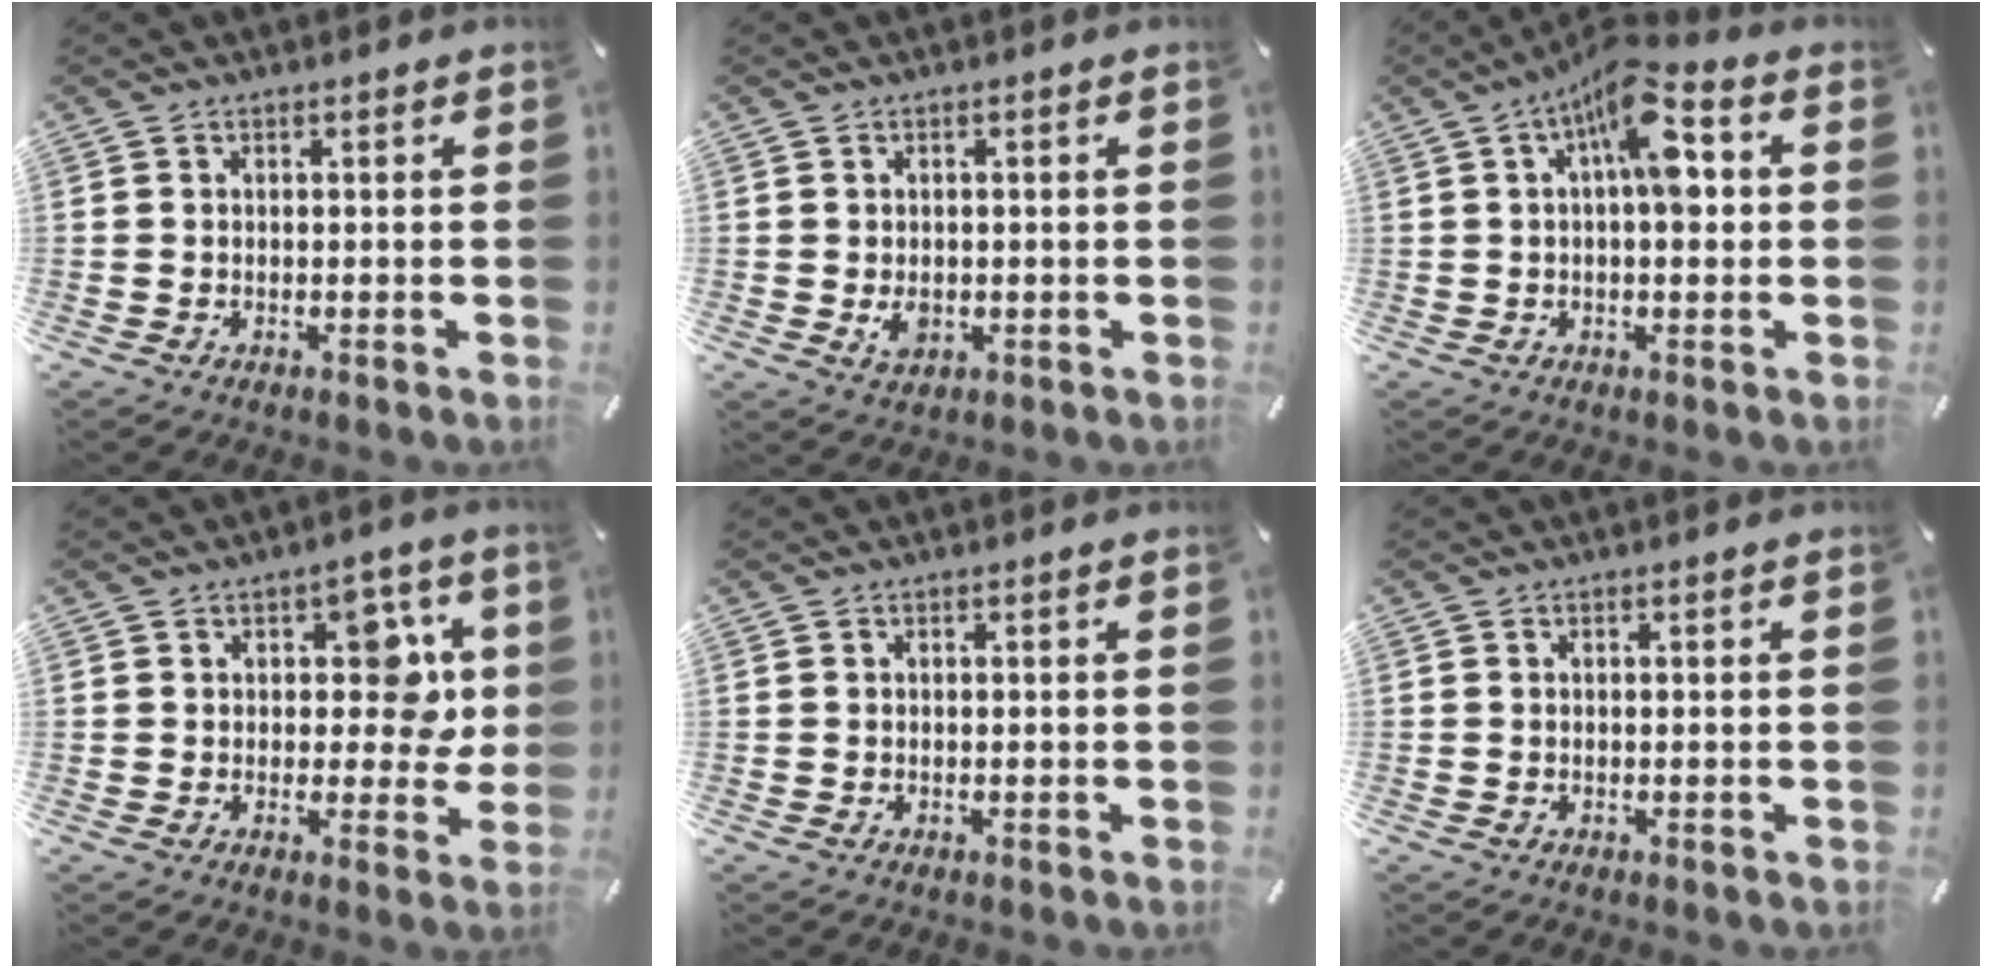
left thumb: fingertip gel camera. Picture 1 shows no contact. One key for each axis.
{"total": 3.1, "fx": -0.5, "fy": 2.3, "fz": 2.1, "tx": -0.044, "ty": 0.001, "tz": -0.009}
{"total": 11.4, "fx": 2.9, "fy": 4.6, "fz": 10.1, "tx": -0.149, "ty": -0.009, "tz": 0.045}
{"total": 10.0, "fx": 2.3, "fy": 6.5, "fz": 7.2, "tx": -0.081, "ty": -0.005, "tz": 0.036}
{"total": 0.0}
{"total": 0.0}